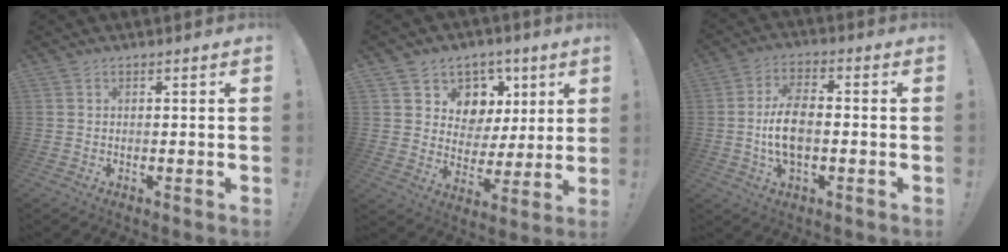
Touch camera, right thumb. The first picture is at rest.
{"total": 10.1, "force": [4.3, 8.7, 2.6], "torque": [-0.032, -0.036, 0.095]}
{"total": 10.2, "force": [-1.0, 5.4, 8.5], "torque": [-0.159, 0.001, -0.020]}